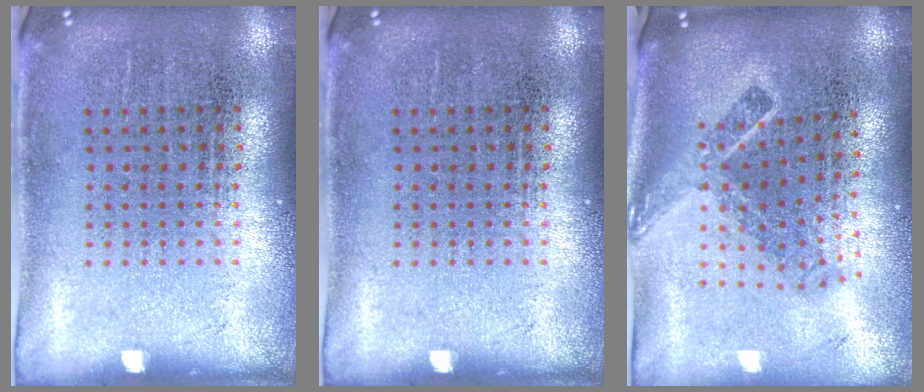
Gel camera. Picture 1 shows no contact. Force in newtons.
{"total": 0.0}
{"total": 2.2, "press": 1.5, "slide": 1.6}